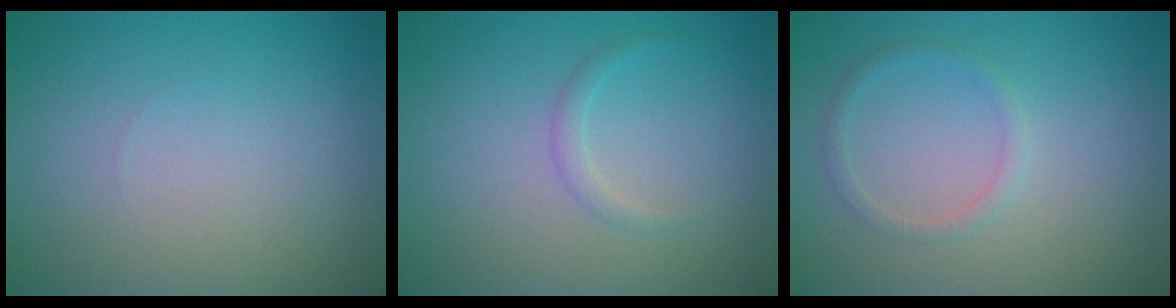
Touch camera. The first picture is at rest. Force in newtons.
{"total": 1.0, "press": 1.0, "slide": 0.1}
{"total": 1.2, "press": 1.2, "slide": 0.0}